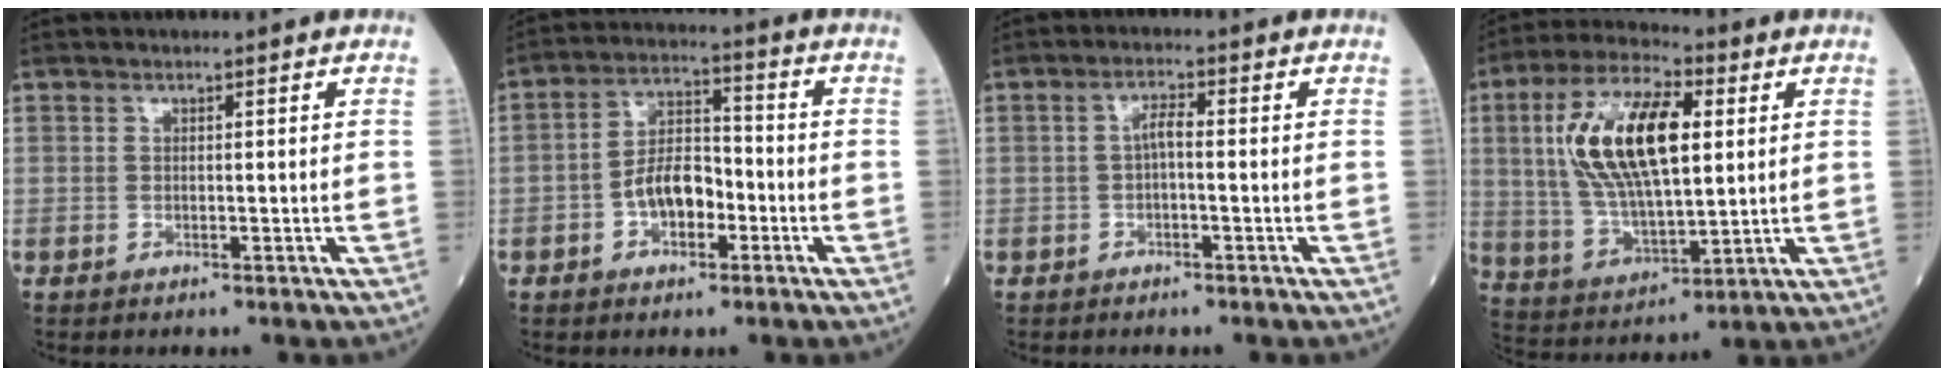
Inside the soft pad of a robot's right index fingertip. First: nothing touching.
{"total": 7.4, "force": [-2.3, 3.9, 5.8], "torque": [-0.114, 0.020, -0.043]}
{"total": 2.4, "force": [-0.3, 0.6, 2.3], "torque": [-0.043, 0.006, -0.005]}
{"total": 16.8, "force": [3.7, 6.0, 15.3], "torque": [-0.312, 0.015, 0.070]}